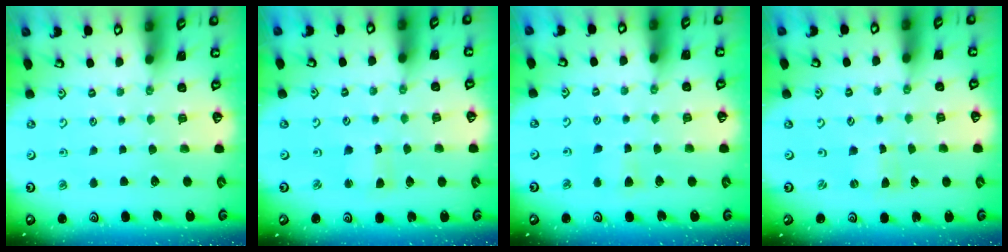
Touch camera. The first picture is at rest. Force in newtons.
{"total": 2.8, "press": 2.8, "slide": 0.2}
{"total": 5.4, "press": 5.2, "slide": 1.1}
{"total": 0.0}